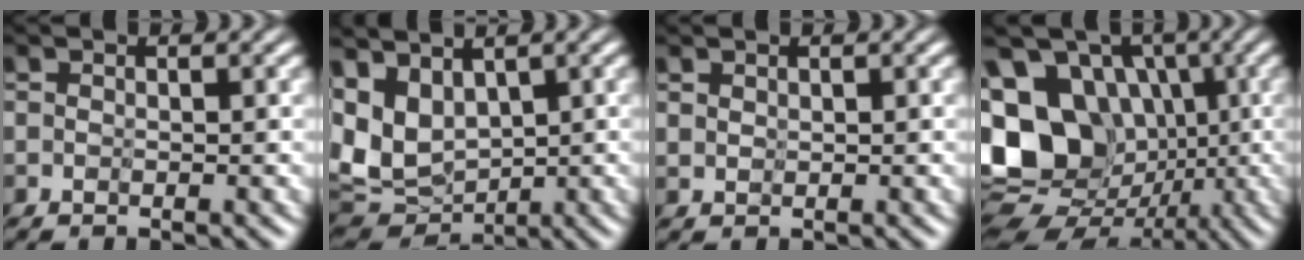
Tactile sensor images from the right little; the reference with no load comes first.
{"total": 5.4, "force": [1.0, 3.4, 4.0], "torque": [-0.113, -0.025, 0.036]}
{"total": 0.5, "force": [0.5, -0.1, -0.2], "torque": [-0.008, -0.007, 0.013]}
{"total": 14.5, "force": [0.9, 12.5, 7.3], "torque": [-0.170, 0.017, 0.004]}